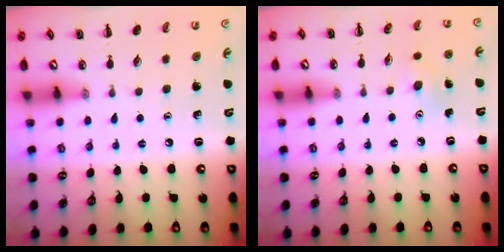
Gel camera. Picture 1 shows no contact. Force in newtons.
{"total": 4.0, "press": 3.8, "slide": 1.1}